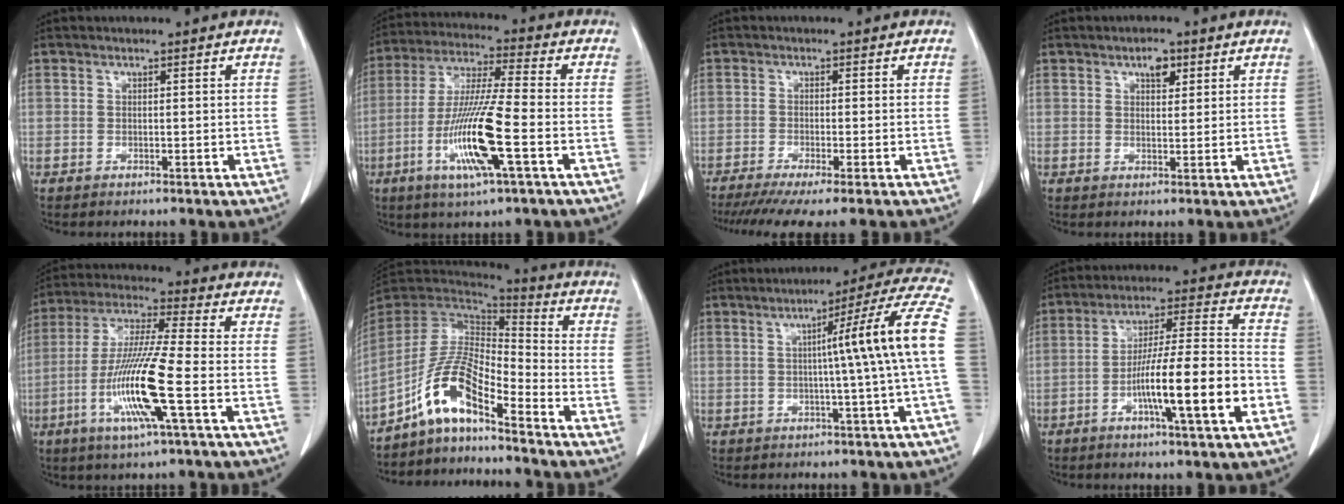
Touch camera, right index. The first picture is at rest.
{"total": 14.7, "force": [-4.8, 0.8, 13.9], "torque": [-0.284, -0.016, -0.091]}
{"total": 8.6, "force": [-6.2, 1.1, 5.9], "torque": [-0.095, -0.012, -0.098]}
{"total": 3.3, "force": [1.8, 1.8, 2.2], "torque": [-0.039, 0.004, 0.030]}
{"total": 14.6, "force": [-4.6, 0.2, 13.9], "torque": [-0.287, -0.016, -0.091]}
{"total": 11.1, "force": [-7.1, 2.8, 8.1], "torque": [-0.177, 0.015, -0.136]}
{"total": 13.8, "force": [0.7, -2.2, 13.6], "torque": [-0.175, 0.019, 0.004]}
{"total": 15.5, "force": [-5.3, 0.9, 14.5], "torque": [-0.244, 0.003, -0.086]}